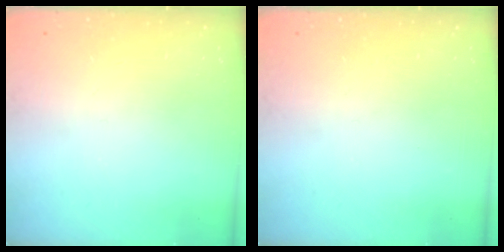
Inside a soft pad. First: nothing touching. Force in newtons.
{"total": 0.0}